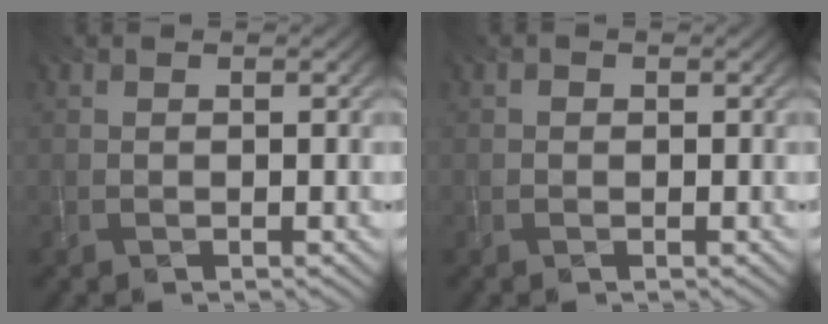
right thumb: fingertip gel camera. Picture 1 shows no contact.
{"total": 0.5, "force": [-0.1, 0.5, 0.1], "torque": [0.000, -0.004, -0.003]}